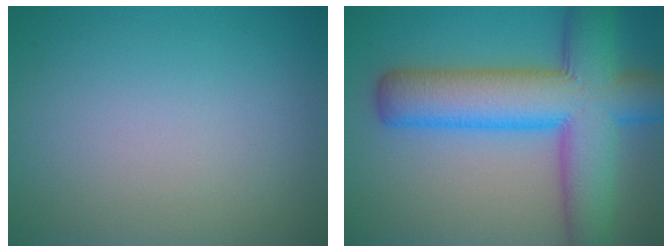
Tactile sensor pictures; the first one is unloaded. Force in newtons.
{"total": 11.0, "press": 11.0, "slide": 0.5}